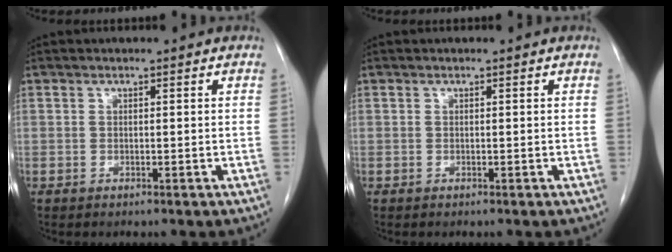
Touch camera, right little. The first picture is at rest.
{"total": 0.0}